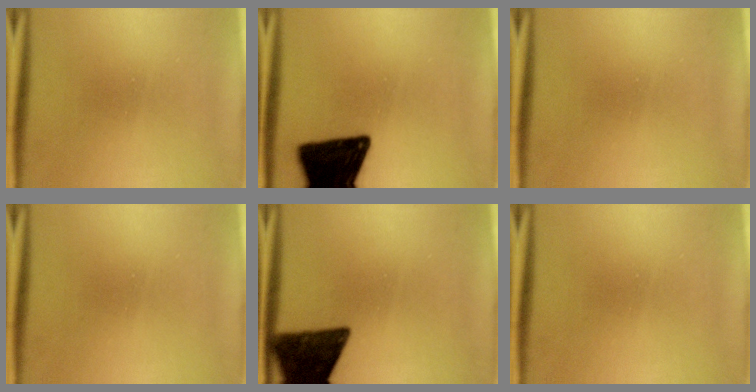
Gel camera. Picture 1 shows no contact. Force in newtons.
{"total": 19.5}
{"total": 0.0}
{"total": 0.0}
{"total": 13.7}
{"total": 0.0}